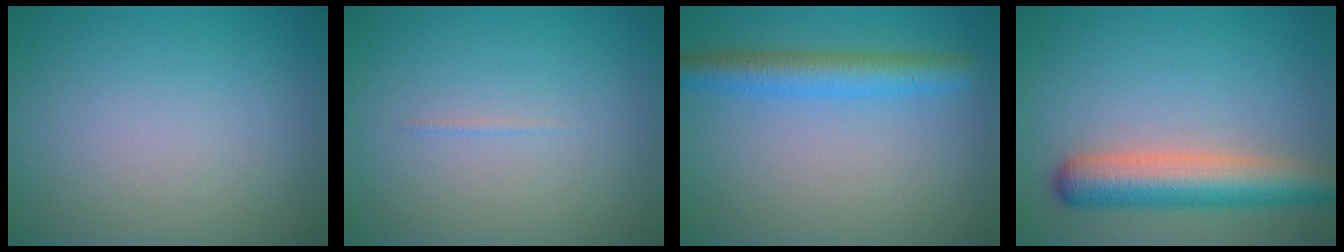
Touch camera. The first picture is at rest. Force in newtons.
{"total": 0.7, "press": 0.7, "slide": 0.2}
{"total": 3.9, "press": 3.9, "slide": 0.1}
{"total": 6.3, "press": 6.3, "slide": 0.4}